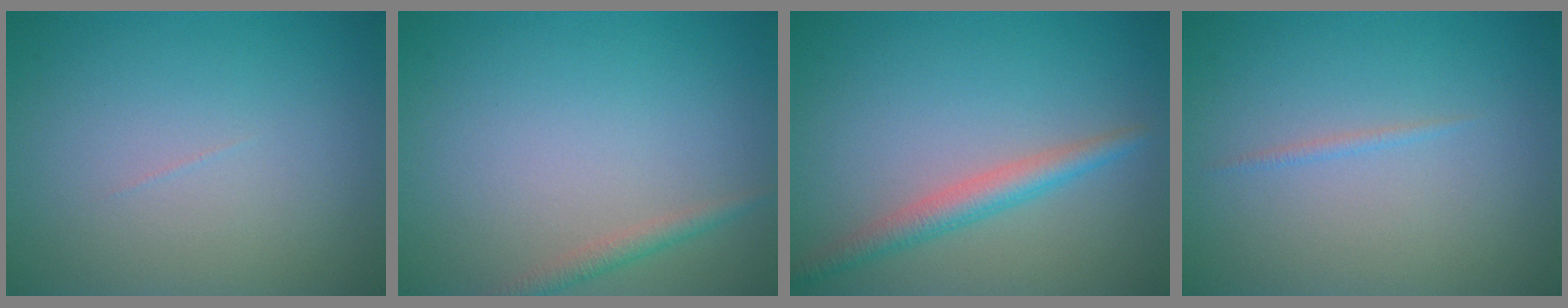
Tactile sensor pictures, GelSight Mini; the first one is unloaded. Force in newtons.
{"total": 1.4, "press": 1.4, "slide": 0.0}
{"total": 2.7, "press": 2.7, "slide": 0.1}
{"total": 0.5, "press": 0.5, "slide": 0.1}